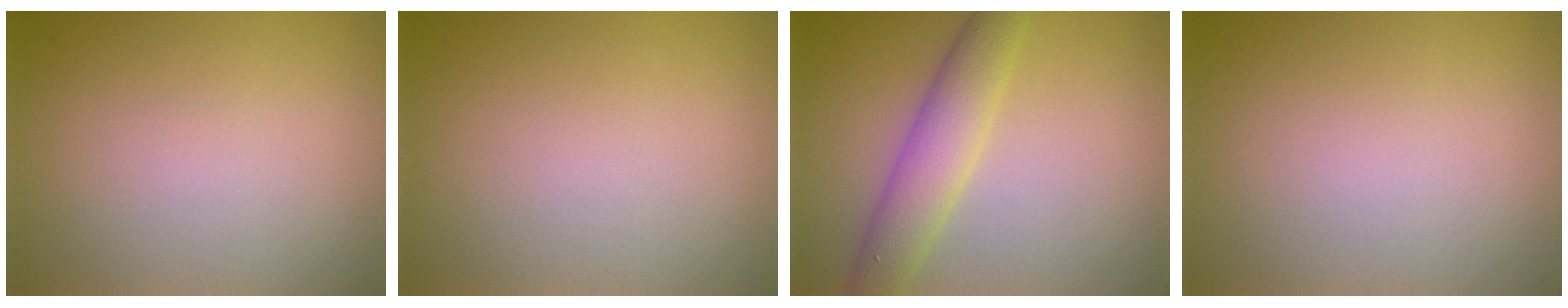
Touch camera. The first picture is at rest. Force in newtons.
{"total": 0.0}
{"total": 4.3, "press": 4.3, "slide": 0.2}
{"total": 0.0}